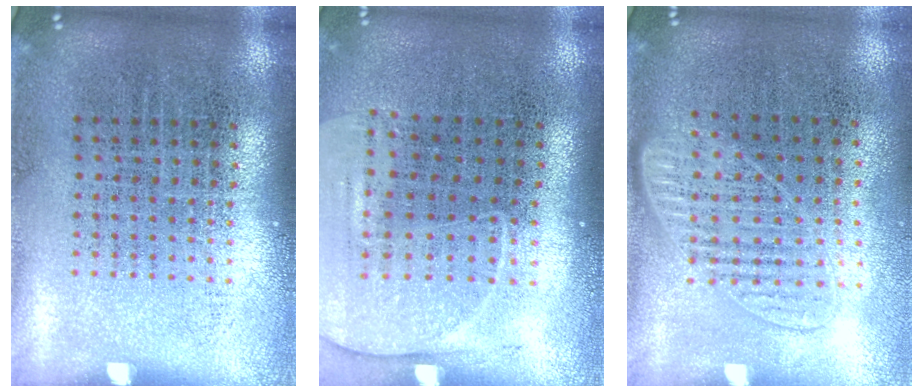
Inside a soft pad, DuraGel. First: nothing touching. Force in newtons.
{"total": 1.4, "press": 1.3, "slide": 0.4}
{"total": 1.2, "press": 1.1, "slide": 0.4}